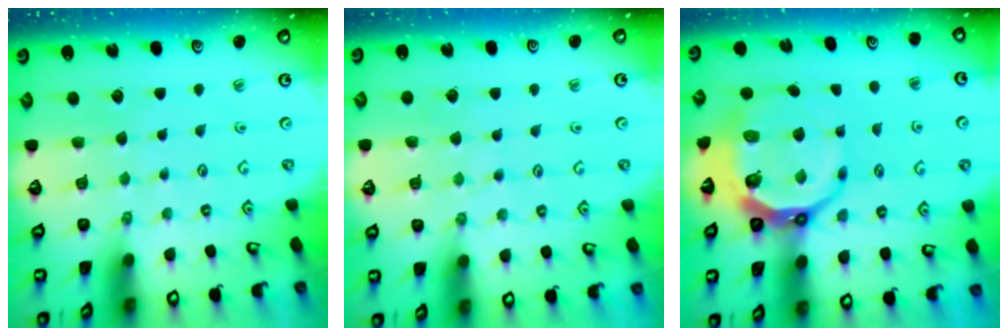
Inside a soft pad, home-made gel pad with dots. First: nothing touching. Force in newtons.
{"total": 3.9, "press": 3.8, "slide": 0.5}
{"total": 11.0, "press": 10.1, "slide": 4.2}